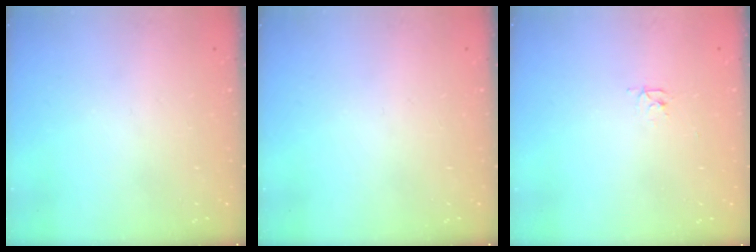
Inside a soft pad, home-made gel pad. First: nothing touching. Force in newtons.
{"total": 0.0}
{"total": 2.4, "press": 2.4, "slide": 0.3}